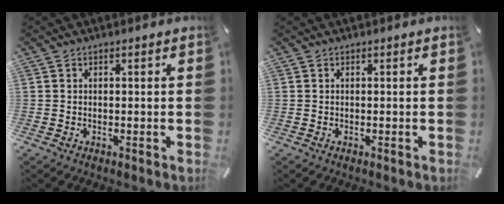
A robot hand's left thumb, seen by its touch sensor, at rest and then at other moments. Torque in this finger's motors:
{"motor_torque": [-0.08, 0.10, -0.07, 0.01, 0.00]}